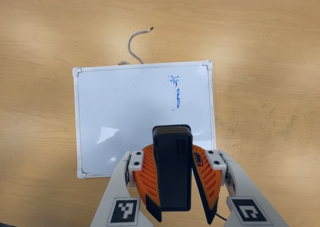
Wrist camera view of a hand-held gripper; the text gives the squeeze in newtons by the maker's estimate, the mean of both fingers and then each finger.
{"total": 11.1, "left": 10.5, "right": 11.8}